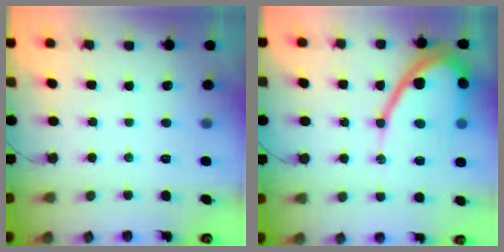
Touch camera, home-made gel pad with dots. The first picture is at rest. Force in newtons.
{"total": 15.1, "press": 15.1, "slide": 1.4}